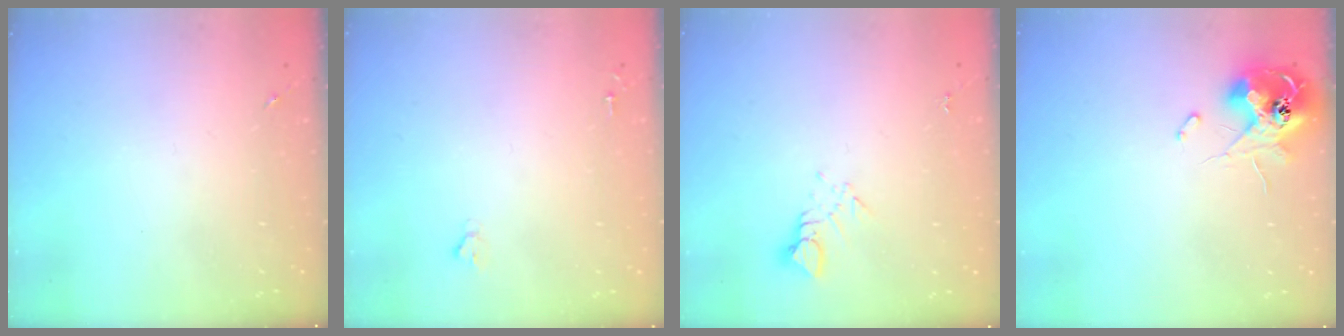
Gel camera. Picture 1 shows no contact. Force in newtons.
{"total": 1.6, "press": 1.6, "slide": 0.2}
{"total": 3.2, "press": 3.2, "slide": 0.2}
{"total": 12.7, "press": 12.6, "slide": 1.5}